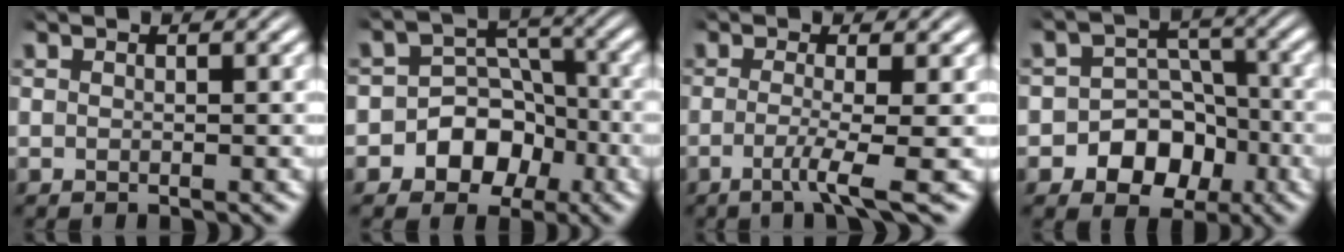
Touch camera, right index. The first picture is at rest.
{"total": 8.2, "force": [-2.5, 7.2, 3.1], "torque": [-0.070, -0.026, -0.037]}
{"total": 3.1, "force": [-1.3, -0.5, 2.7], "torque": [-0.059, -0.022, -0.018]}
{"total": 8.1, "force": [-2.9, 6.9, 3.2], "torque": [-0.058, -0.025, -0.044]}